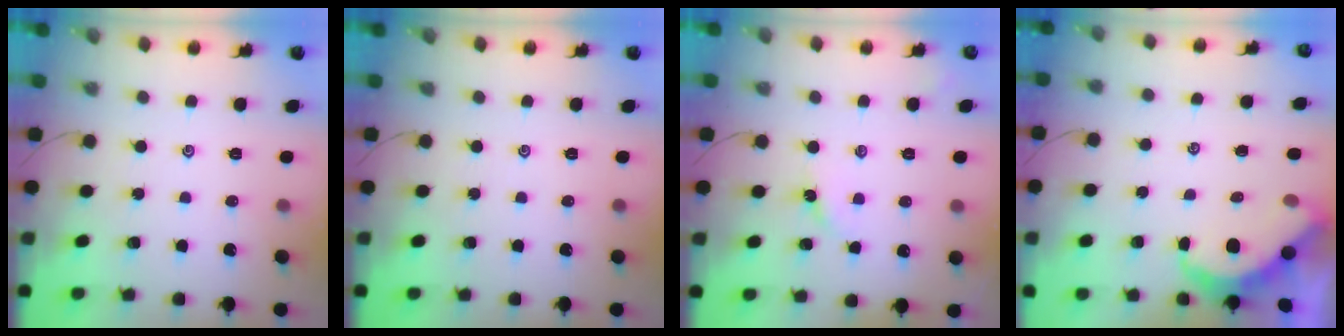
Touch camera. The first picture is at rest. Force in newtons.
{"total": 0.0}
{"total": 2.6, "press": 2.6, "slide": 0.3}
{"total": 5.4, "press": 5.4, "slide": 0.1}